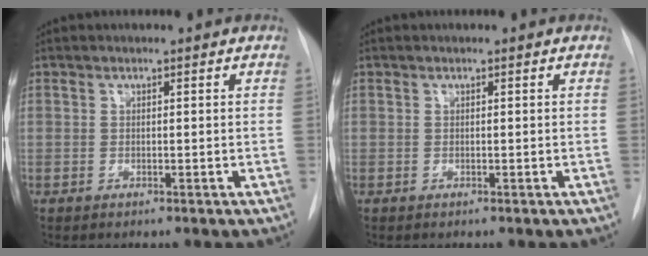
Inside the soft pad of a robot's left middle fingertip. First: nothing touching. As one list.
[{"total": 0.0}]